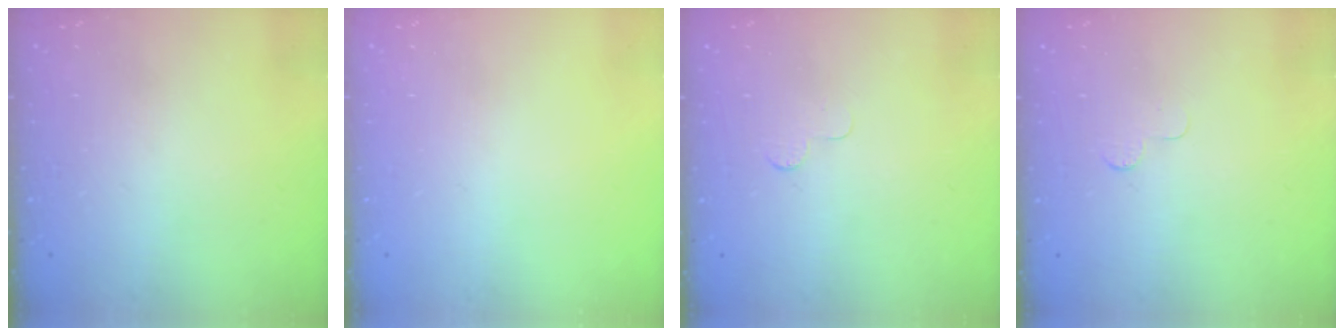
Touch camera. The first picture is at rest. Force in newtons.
{"total": 0.0}
{"total": 2.5, "press": 2.5, "slide": 0.2}
{"total": 2.5, "press": 2.5, "slide": 0.2}